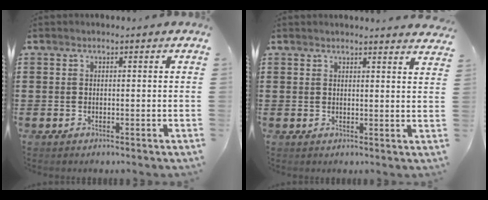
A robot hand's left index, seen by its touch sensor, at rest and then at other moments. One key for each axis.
{"total": 2.2, "fx": 2.2, "fy": -0.2, "fz": 0.3, "tx": -0.005, "ty": -0.008, "tz": 0.040}